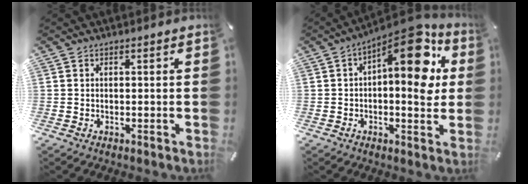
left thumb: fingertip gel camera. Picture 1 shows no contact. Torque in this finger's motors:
{"motor_torque": [2.00, 3.00, 0.96, 0.48, 0.48]}